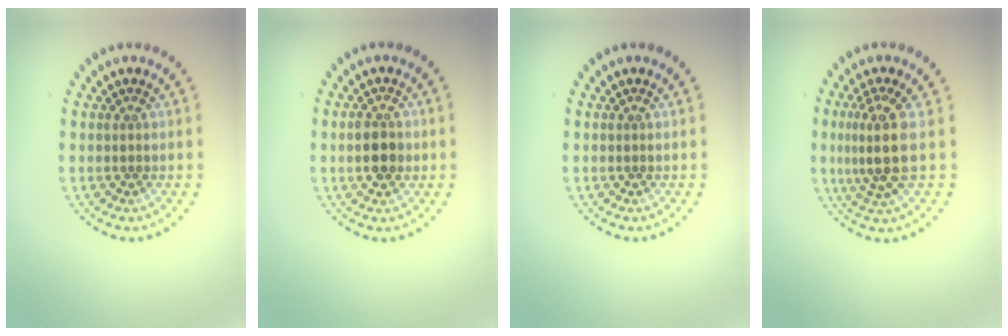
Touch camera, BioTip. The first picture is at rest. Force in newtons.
{"total": 2.8, "press": 2.8, "slide": 0.2}
{"total": 0.0}
{"total": 3.9, "press": 3.2, "slide": 2.2}